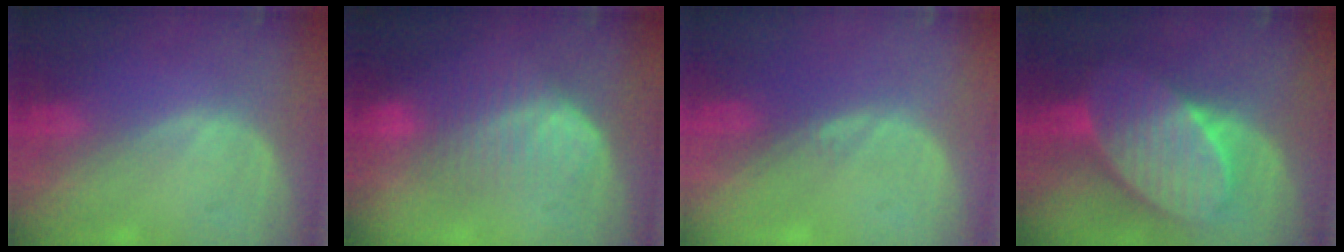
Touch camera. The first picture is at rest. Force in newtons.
{"total": 6.9, "press": 6.8, "slide": 1.4}
{"total": 0.5, "press": 0.5, "slide": 0.2}
{"total": 10.6, "press": 10.5, "slide": 0.8}